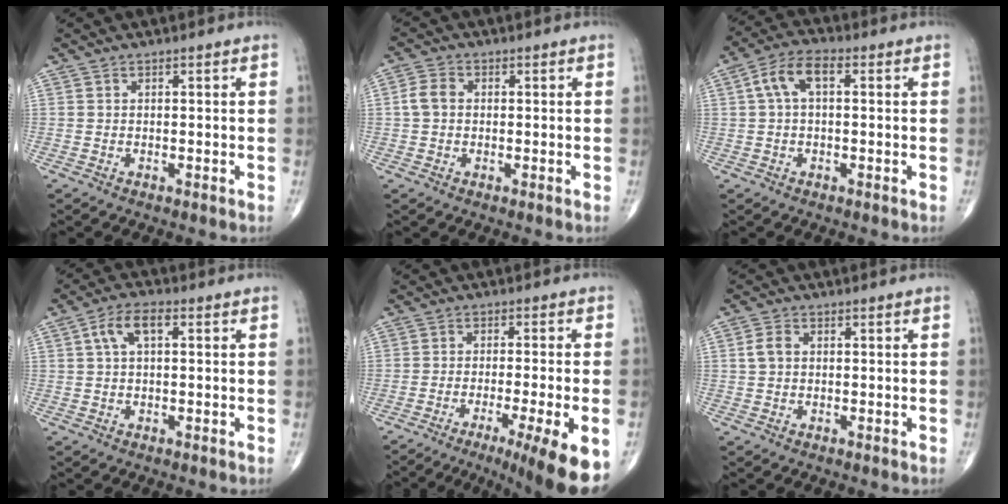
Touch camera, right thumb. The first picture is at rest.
{"total": 3.6, "force": [0.1, 2.8, 2.4], "torque": [-0.048, 0.011, -0.003]}
{"total": 6.9, "force": [1.4, 3.5, 5.8], "torque": [-0.114, 0.024, 0.019]}
{"total": 5.7, "force": [1.5, 2.8, 4.8], "torque": [-0.095, 0.016, 0.026]}
{"total": 13.6, "force": [-7.5, 0.7, 11.3], "torque": [-0.134, -0.001, -0.114]}
{"total": 2.7, "force": [0.3, 2.0, 1.9], "torque": [-0.039, 0.008, 0.005]}